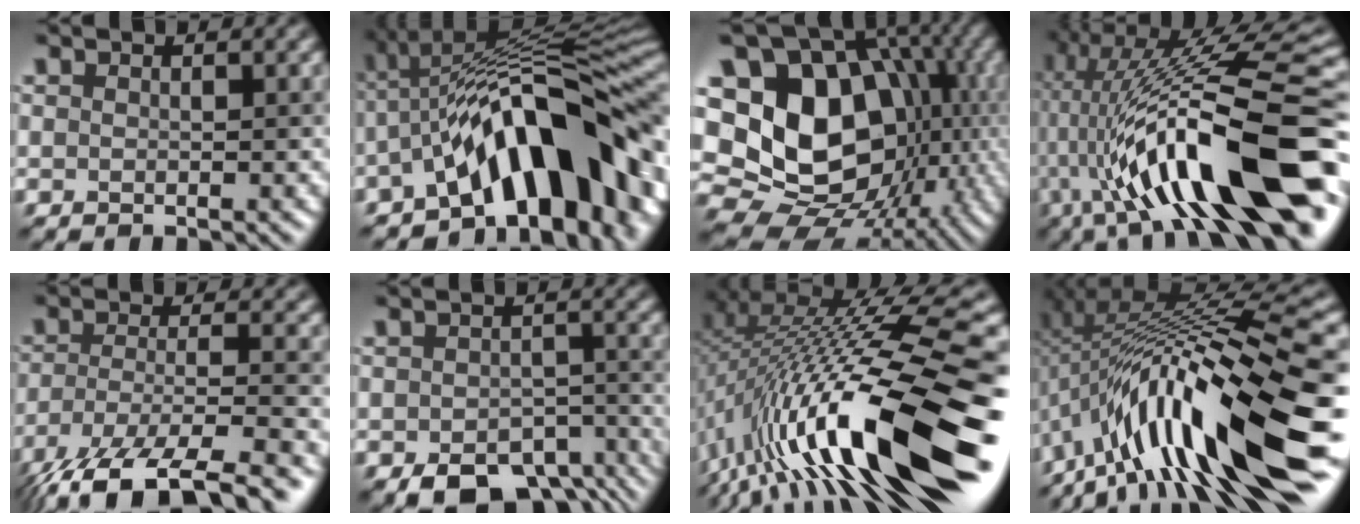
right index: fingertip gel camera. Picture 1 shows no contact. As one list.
[{"total": 13.5, "force": [-4.5, 5.5, 11.5], "torque": [-0.143, 0.020, -0.076]}, {"total": 20.4, "force": [0.2, 15.9, 12.8], "torque": [-0.199, 0.010, 0.012]}, {"total": 16.5, "force": [-3.2, 3.9, 15.8], "torque": [-0.242, 0.029, -0.049]}, {"total": 13.1, "force": [-9.1, 4.3, 8.3], "torque": [-0.181, -0.034, -0.138]}, {"total": 8.4, "force": [-5.6, 4.3, 4.5], "torque": [-0.058, -0.030, -0.077]}, {"total": 19.3, "force": [-4.3, 5.4, 18.0], "torque": [-0.292, 0.033, -0.090]}, {"total": 15.8, "force": [-4.2, 3.7, 14.8], "torque": [-0.242, 0.031, -0.068]}]